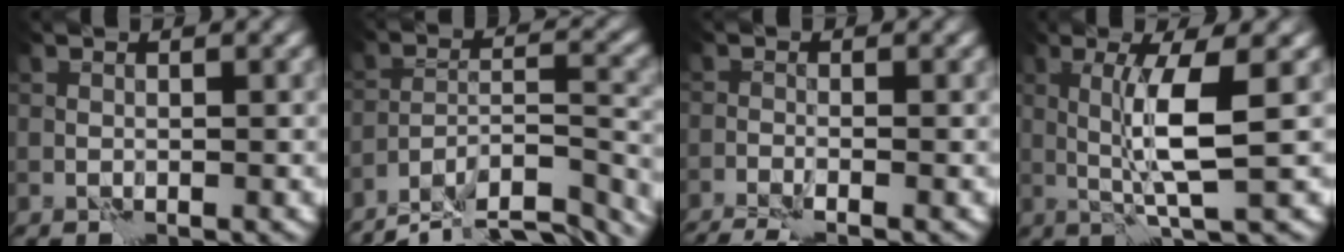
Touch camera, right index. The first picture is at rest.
{"total": 12.0, "force": [-10.6, 3.0, 4.7], "torque": [-0.068, 0.005, -0.149]}
{"total": 4.5, "force": [-3.9, 0.6, 2.2], "torque": [-0.040, -0.016, -0.064]}
{"total": 5.1, "force": [0.8, 0.2, 5.0], "torque": [-0.102, 0.001, 0.018]}